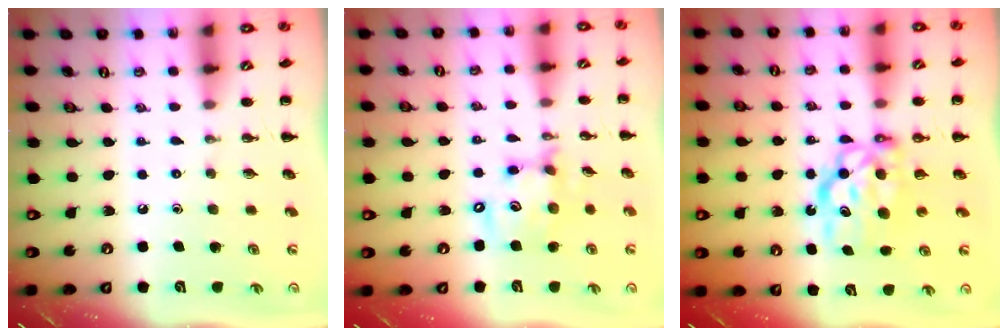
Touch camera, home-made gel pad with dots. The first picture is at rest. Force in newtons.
{"total": 13.2, "press": 12.9, "slide": 3.1}
{"total": 8.3, "press": 8.2, "slide": 1.6}